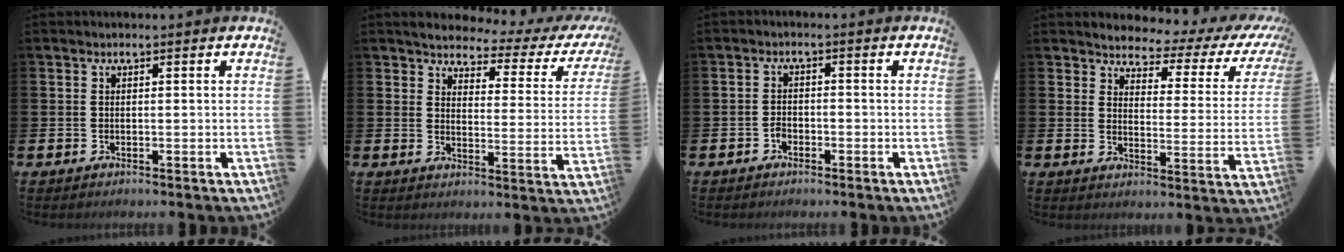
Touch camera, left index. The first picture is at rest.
{"total": 3.6, "force": [3.3, 1.1, 1.0], "torque": [-0.040, -0.029, 0.048]}
{"total": 1.6, "force": [-1.0, 1.1, 0.6], "torque": [-0.014, 0.001, -0.021]}
{"total": 3.2, "force": [2.9, 1.2, 0.8], "torque": [-0.028, -0.034, 0.038]}